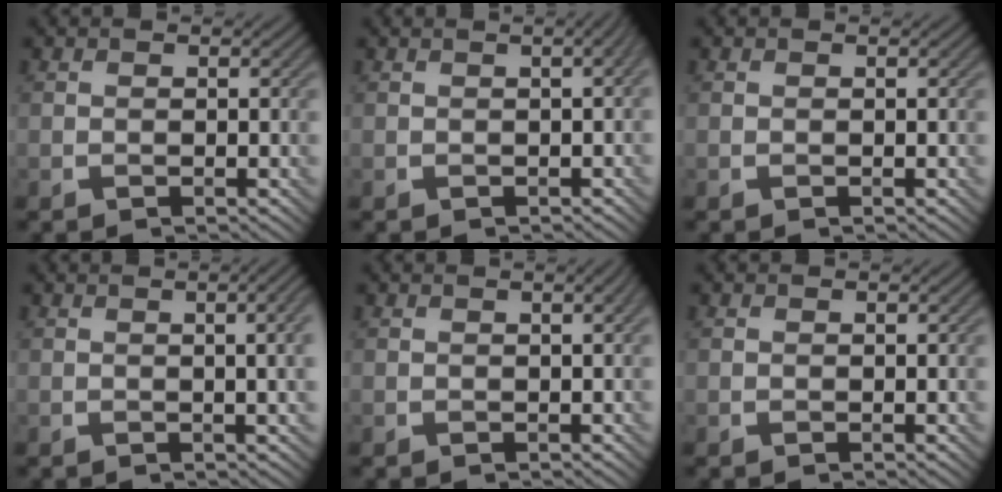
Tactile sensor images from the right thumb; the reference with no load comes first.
{"total": 2.3, "force": [0.4, 0.5, 2.2], "torque": [-0.025, 0.009, 0.001]}
{"total": 0.0}
{"total": 4.5, "force": [0.3, 1.0, 4.4], "torque": [-0.055, 0.014, 0.003]}
{"total": 1.3, "force": [0.4, 0.1, 1.2], "torque": [-0.018, 0.006, 0.002]}
{"total": 0.0}